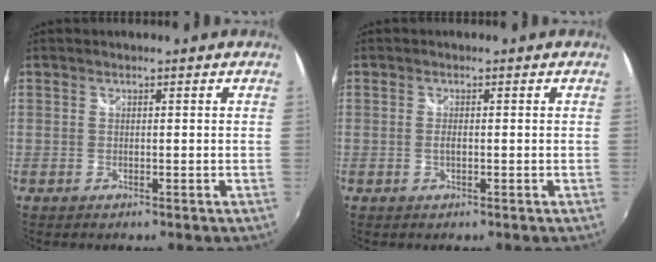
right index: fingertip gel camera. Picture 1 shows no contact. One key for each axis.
{"total": 1.0, "fx": -0.2, "fy": 0.3, "fz": 0.9, "tx": -0.020, "ty": 0.000, "tz": -0.005}